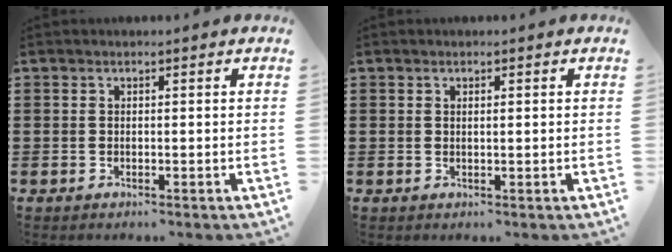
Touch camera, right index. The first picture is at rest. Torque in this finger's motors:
{"motor_torque": [-0.95, 1.19, -0.02, 0.00]}